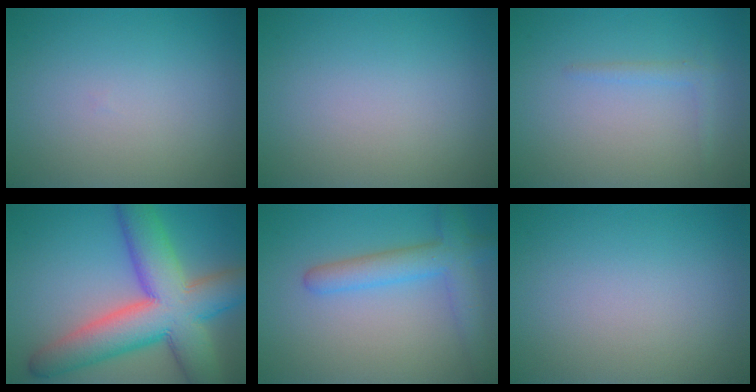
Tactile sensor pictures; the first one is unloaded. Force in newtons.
{"total": 0.0}
{"total": 1.1, "press": 1.1, "slide": 0.1}
{"total": 11.9, "press": 11.9, "slide": 0.4}
{"total": 4.2, "press": 4.2, "slide": 0.2}
{"total": 0.0}